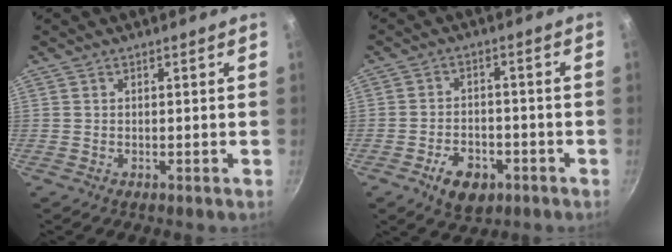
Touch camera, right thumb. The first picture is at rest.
{"total": 7.9, "force": [-3.9, 4.9, 4.8], "torque": [-0.059, 0.021, -0.056]}